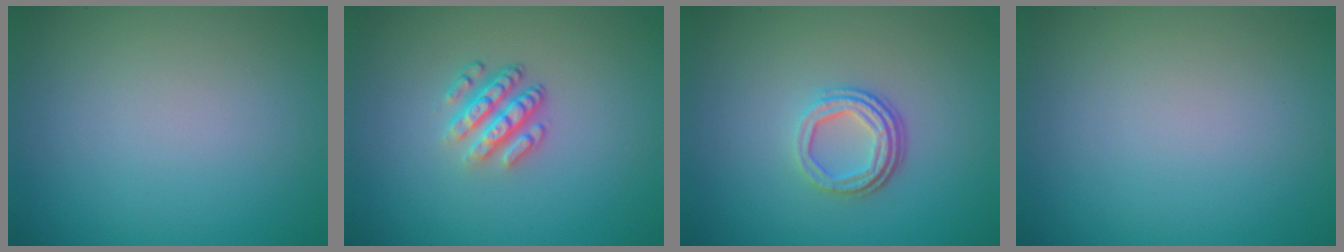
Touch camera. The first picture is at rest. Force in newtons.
{"total": 3.6, "press": 2.6, "slide": 2.4}
{"total": 3.3, "press": 2.3, "slide": 2.4}
{"total": 0.0}